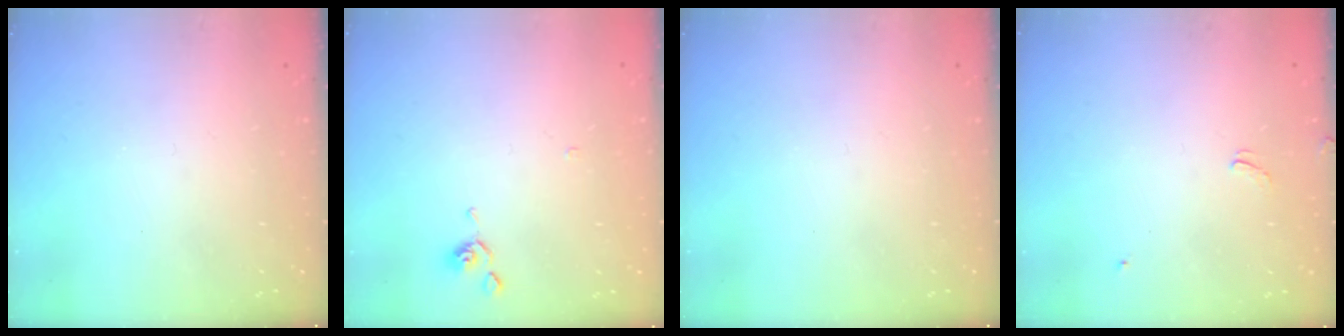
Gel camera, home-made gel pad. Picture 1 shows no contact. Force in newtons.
{"total": 0.0}
{"total": 0.0}
{"total": 2.1, "press": 2.0, "slide": 0.4}